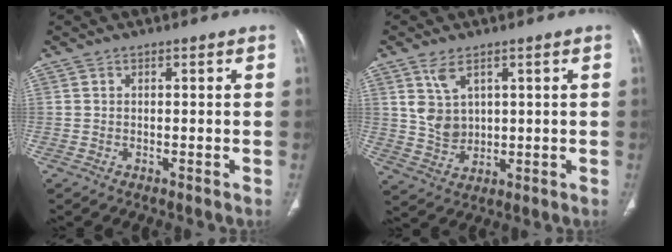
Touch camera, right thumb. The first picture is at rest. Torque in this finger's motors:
{"motor_torque": [1.00, 0.90, 0.32, -0.48, 0.21]}